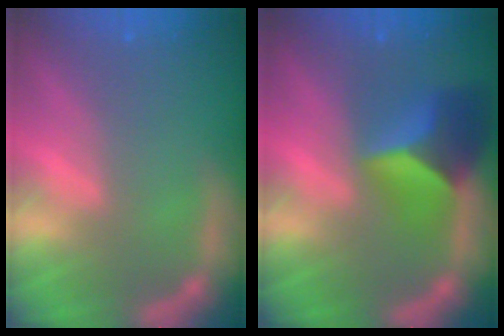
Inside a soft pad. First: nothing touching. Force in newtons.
{"total": 6.4}